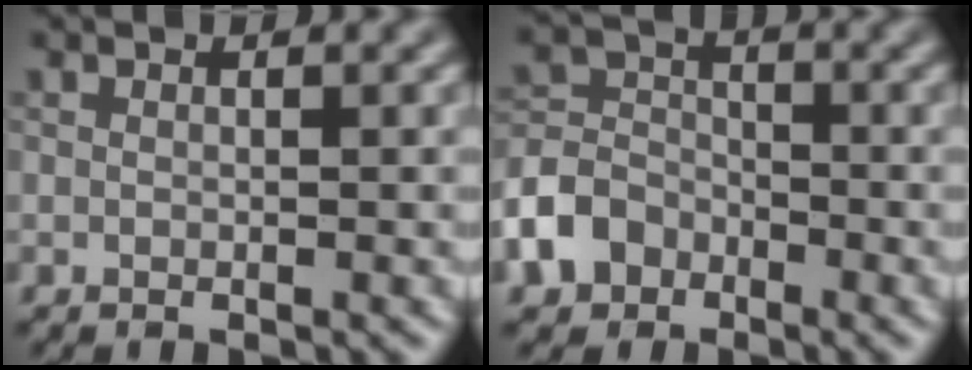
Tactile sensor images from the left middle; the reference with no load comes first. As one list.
[{"total": 5.5, "force": [-3.2, 4.2, 1.7], "torque": [-0.021, -0.003, -0.071]}]